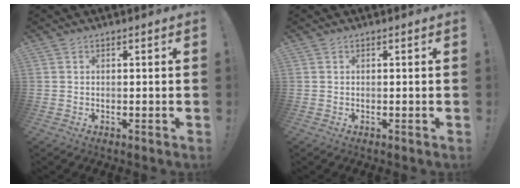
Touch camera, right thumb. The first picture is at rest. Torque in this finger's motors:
{"motor_torque": [0.00, 0.00, 0.00, 0.00, 0.00]}